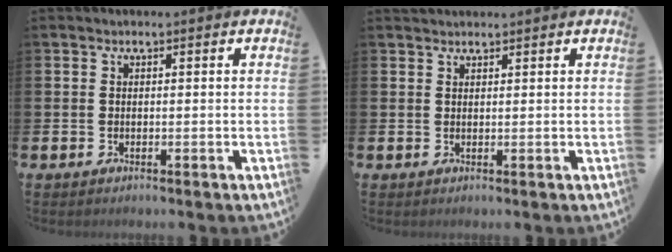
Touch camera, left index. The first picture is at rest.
{"total": 1.3, "force": [1.2, 0.3, 0.0], "torque": [0.010, 0.000, 0.021]}